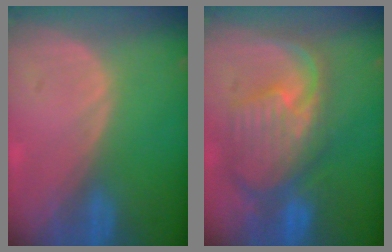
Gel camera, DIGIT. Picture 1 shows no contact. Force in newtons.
{"total": 11.2, "press": 9.8, "slide": 5.6}